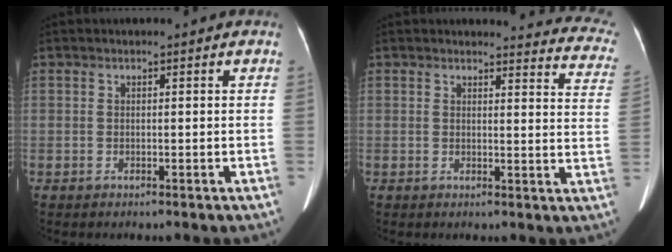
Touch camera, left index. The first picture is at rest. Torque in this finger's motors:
{"motor_torque": [0.45, -0.74, 0.06, 0.00]}